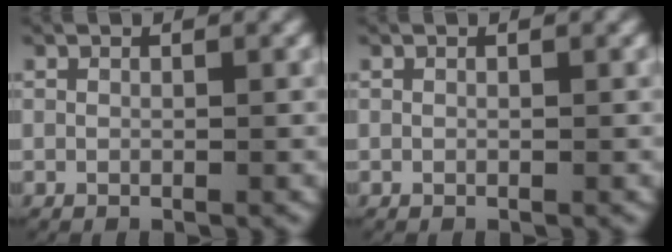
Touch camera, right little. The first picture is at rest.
{"total": 0.0}